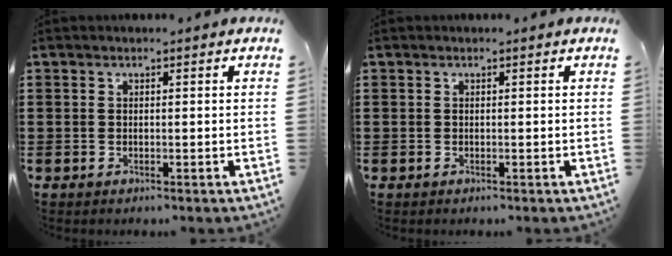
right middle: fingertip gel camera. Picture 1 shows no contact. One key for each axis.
{"total": 0.0}